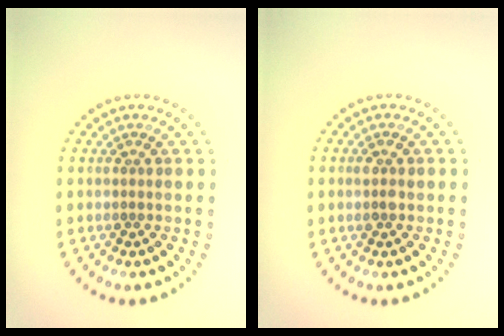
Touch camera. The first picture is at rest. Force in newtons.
{"total": 1.3, "press": 1.2, "slide": 0.3}